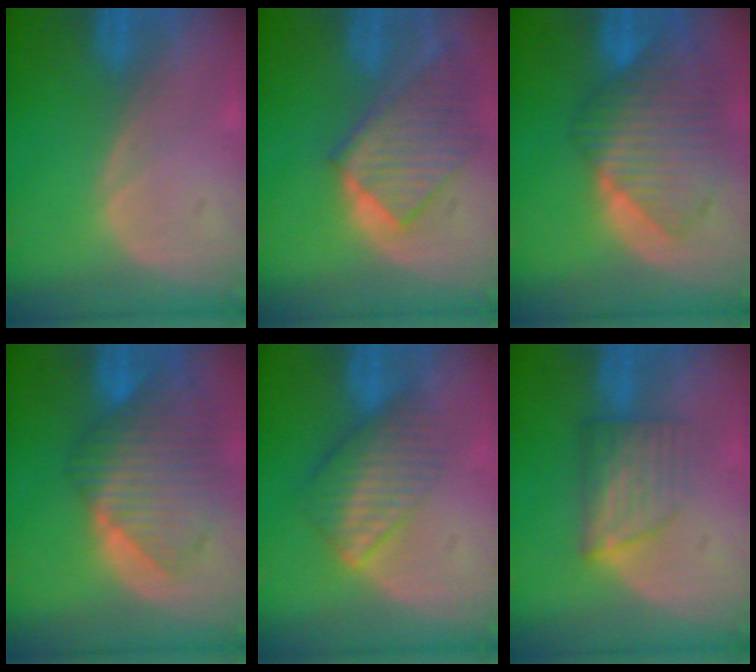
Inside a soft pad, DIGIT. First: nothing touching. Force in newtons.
{"total": 9.3, "press": 8.1, "slide": 4.6}
{"total": 10.2, "press": 8.8, "slide": 5.1}
{"total": 10.2, "press": 8.8, "slide": 5.1}
{"total": 6.5, "press": 6.1, "slide": 2.4}
{"total": 6.1, "press": 5.5, "slide": 2.6}